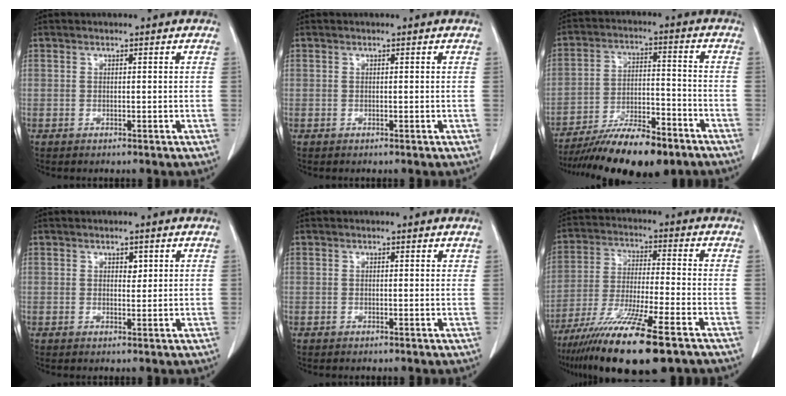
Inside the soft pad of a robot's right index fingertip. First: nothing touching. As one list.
[{"total": 0.0}, {"total": 15.1, "force": [-11.8, 3.7, 8.7], "torque": [-0.144, -0.005, -0.198]}, {"total": 1.4, "force": [0.6, 0.8, 1.0], "torque": [-0.011, -0.003, 0.008]}, {"total": 0.5, "force": [0.4, 0.3, 0.1], "torque": [0.000, 0.000, -0.001]}, {"total": 16.2, "force": [-10.9, 1.1, 12.0], "torque": [-0.221, -0.048, -0.191]}]